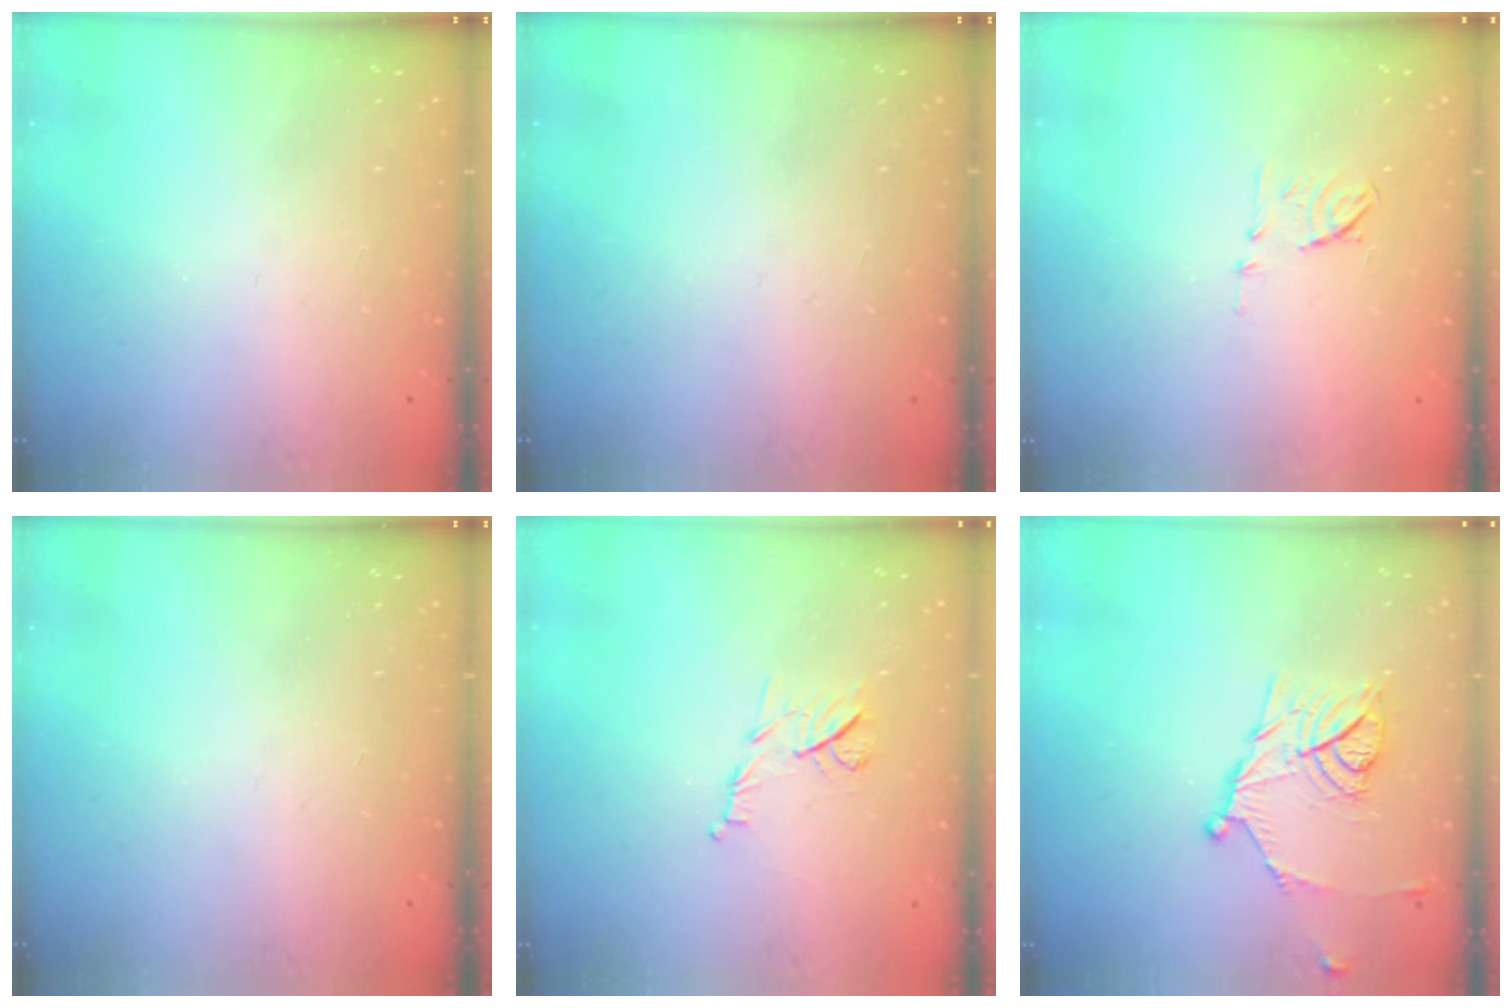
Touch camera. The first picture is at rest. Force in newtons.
{"total": 0.0}
{"total": 6.7, "press": 6.6, "slide": 0.9}
{"total": 0.0}
{"total": 7.1, "press": 7.0, "slide": 1.0}
{"total": 13.2, "press": 13.2, "slide": 0.3}